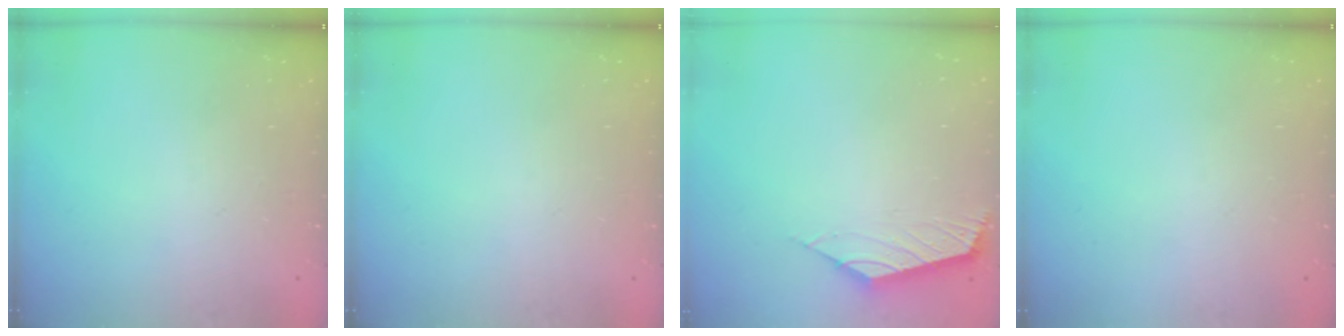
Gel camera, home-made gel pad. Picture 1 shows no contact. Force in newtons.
{"total": 0.0}
{"total": 2.5, "press": 2.5, "slide": 0.6}
{"total": 2.8, "press": 2.8, "slide": 0.5}